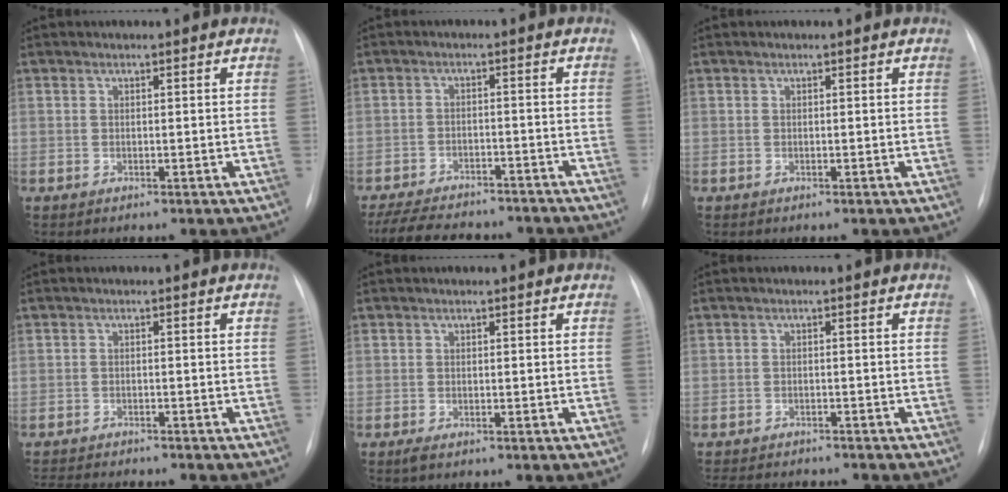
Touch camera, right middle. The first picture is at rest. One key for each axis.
{"total": 16.5, "fx": -14.4, "fy": 4.7, "fz": 6.5, "tx": -0.151, "ty": -0.008, "tz": -0.197}
{"total": 0.0}
{"total": 7.5, "fx": -7.0, "fy": 0.6, "fz": 2.7, "tx": -0.038, "ty": -0.009, "tz": -0.106}
{"total": 0.7, "fx": -0.5, "fy": 0.1, "fz": 0.5, "tx": -0.011, "ty": -0.002, "tz": -0.009}
{"total": 8.7, "fx": -7.9, "fy": 2.5, "fz": 2.5, "tx": -0.040, "ty": 0.001, "tz": -0.101}